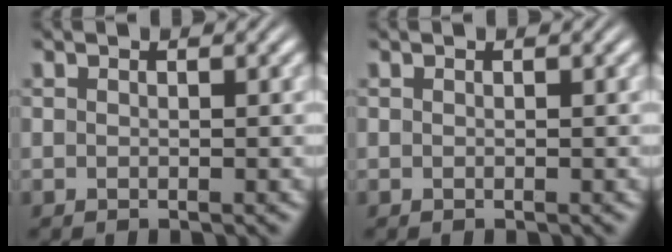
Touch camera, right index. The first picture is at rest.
{"total": 0.0}